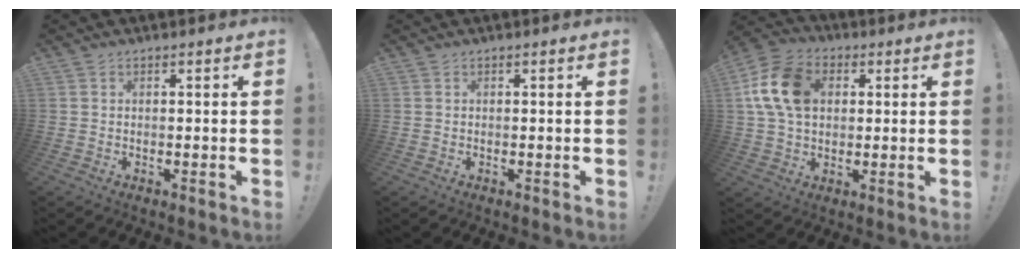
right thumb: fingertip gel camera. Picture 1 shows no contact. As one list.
[{"total": 0.0}, {"total": 15.6, "force": [3.3, 11.5, 10.0], "torque": [-0.175, 0.004, 0.066]}]